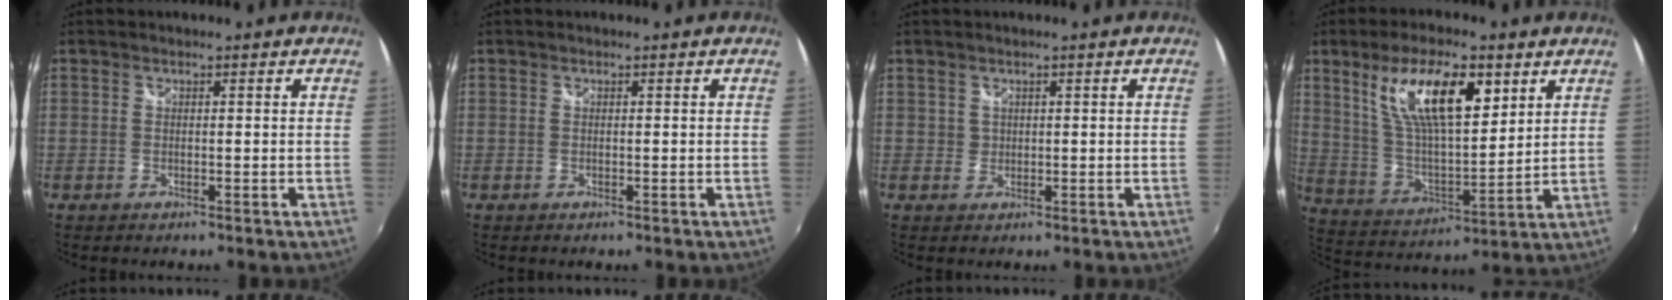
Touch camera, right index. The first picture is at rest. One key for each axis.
{"total": 0.0}
{"total": 1.1, "fx": 0.3, "fy": 1.1, "fz": 0.1, "tx": 0.004, "ty": 0.002, "tz": 0.004}
{"total": 16.5, "fx": 8.1, "fy": 5.9, "fz": 13.1, "tx": -0.235, "ty": 0.010, "tz": 0.158}